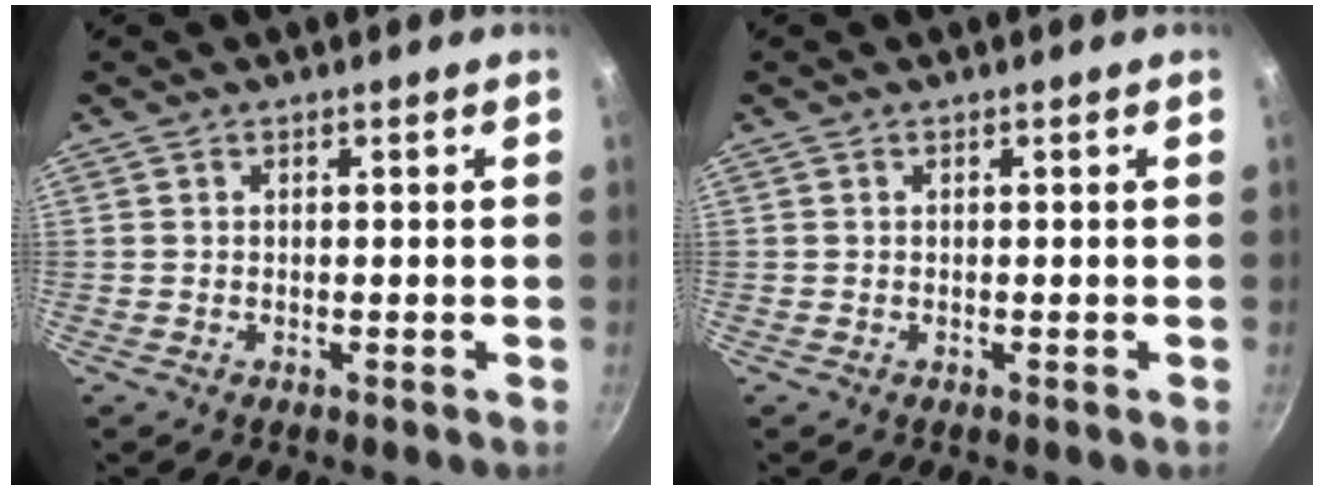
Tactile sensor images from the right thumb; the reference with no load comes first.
{"total": 0.0}